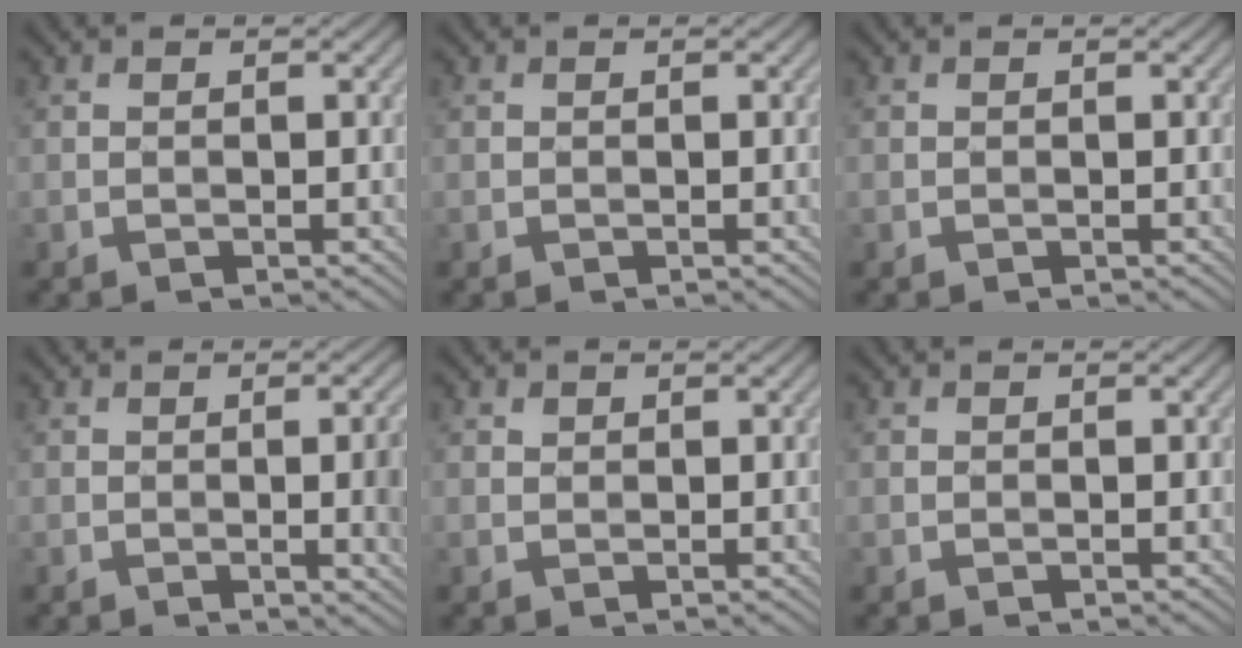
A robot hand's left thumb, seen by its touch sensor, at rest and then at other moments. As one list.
[{"total": 0.0}, {"total": 0.0}, {"total": 6.2, "force": [-0.5, 1.6, 6.0], "torque": [-0.084, -0.004, -0.002]}, {"total": 0.6, "force": [0.4, 0.4, 0.2], "torque": [-0.003, -0.002, 0.009]}, {"total": 0.0}]